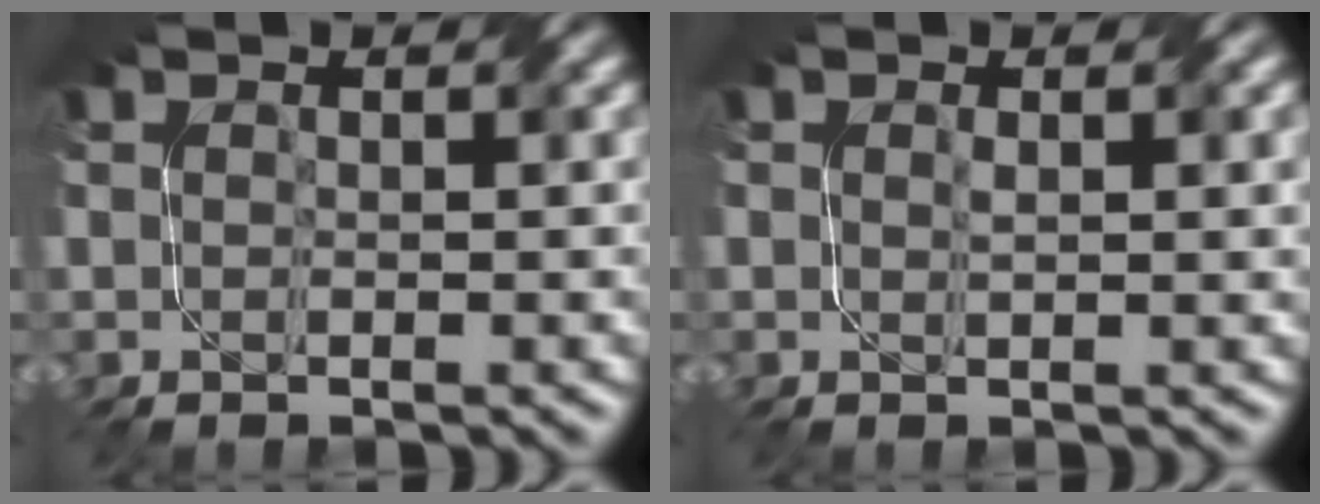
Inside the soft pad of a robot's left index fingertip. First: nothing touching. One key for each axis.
{"total": 1.5, "fx": 0.4, "fy": 0.5, "fz": 1.4, "tx": -0.021, "ty": -0.002, "tz": 0.010}